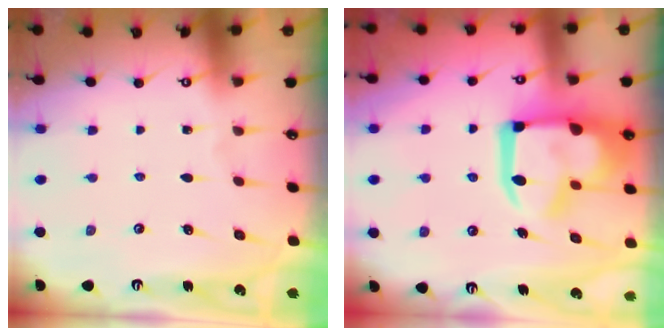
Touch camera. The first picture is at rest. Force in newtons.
{"total": 19.5, "press": 19.4, "slide": 1.7}